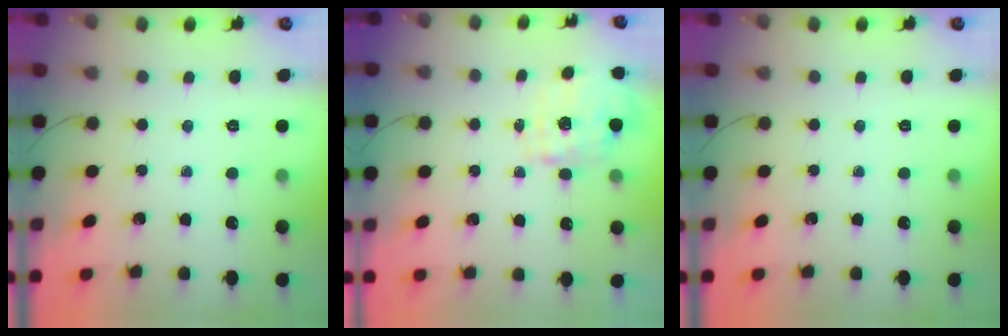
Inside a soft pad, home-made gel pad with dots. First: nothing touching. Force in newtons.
{"total": 1.7, "press": 1.6, "slide": 0.5}
{"total": 0.0}